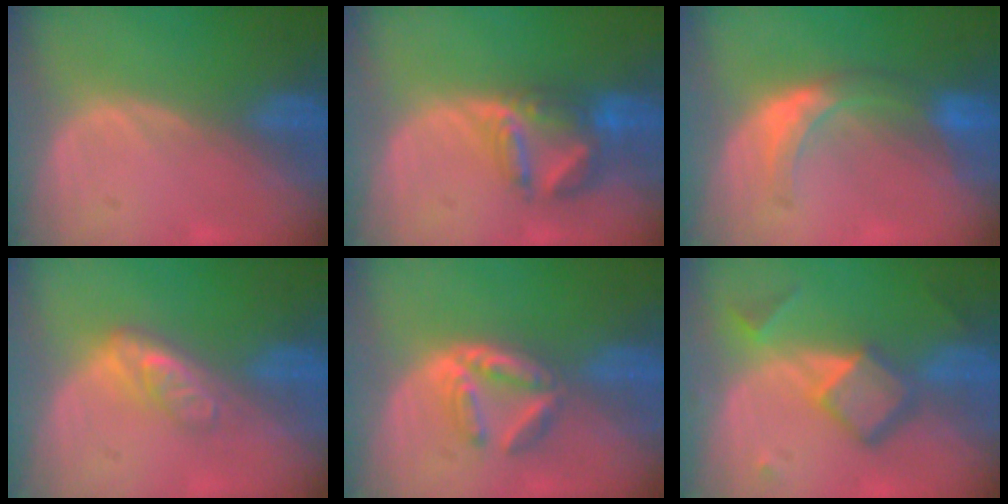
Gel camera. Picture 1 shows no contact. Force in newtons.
{"total": 7.1, "press": 6.4, "slide": 3.2}
{"total": 5.8, "press": 5.6, "slide": 1.5}
{"total": 4.7, "press": 4.1, "slide": 2.2}
{"total": 5.2, "press": 5.0, "slide": 1.5}
{"total": 6.8, "press": 5.9, "slide": 3.4}